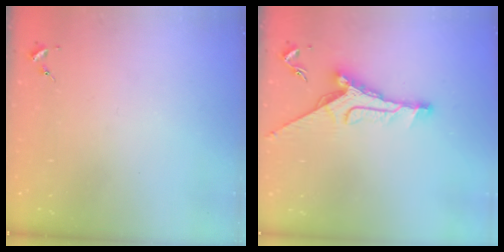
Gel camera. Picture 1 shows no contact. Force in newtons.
{"total": 11.1, "press": 11.1, "slide": 0.8}